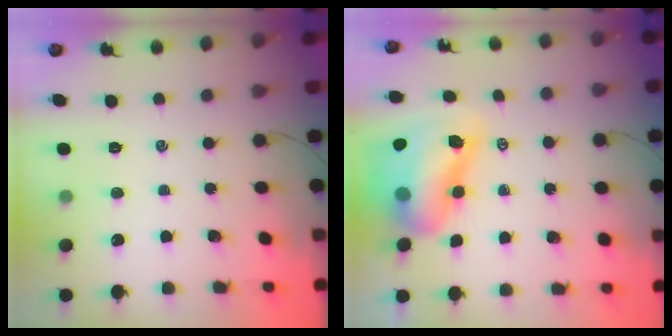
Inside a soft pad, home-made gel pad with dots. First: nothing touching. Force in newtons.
{"total": 13.5, "press": 13.0, "slide": 3.7}